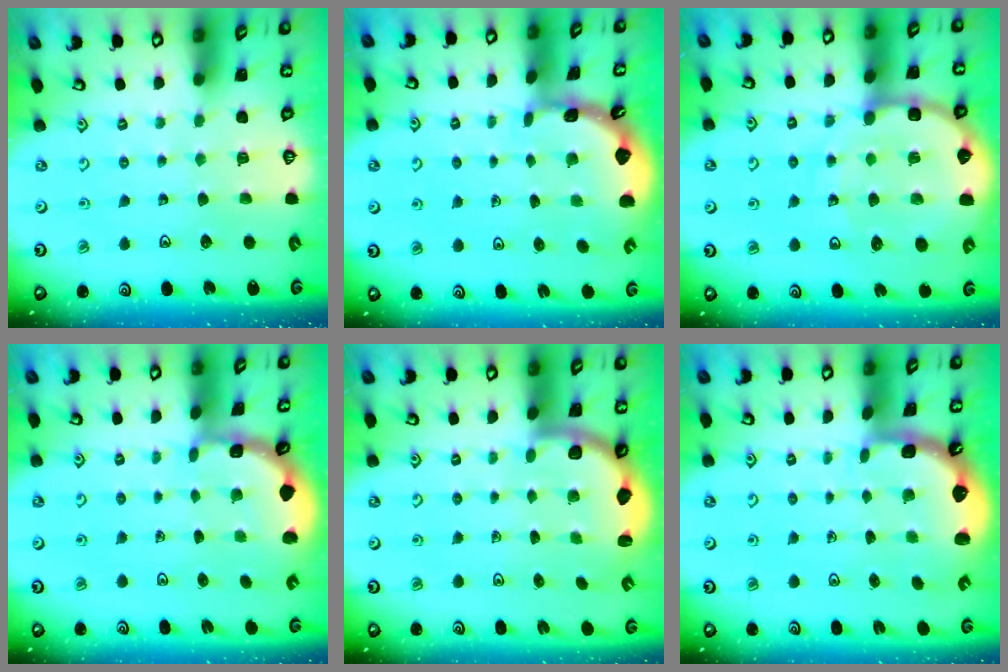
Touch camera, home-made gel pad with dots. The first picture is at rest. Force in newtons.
{"total": 1.6, "press": 1.6, "slide": 0.1}
{"total": 13.6, "press": 13.3, "slide": 2.8}
{"total": 1.3, "press": 1.3, "slide": 0.1}
{"total": 2.6, "press": 2.5, "slide": 0.6}
{"total": 2.4, "press": 1.7, "slide": 1.6}